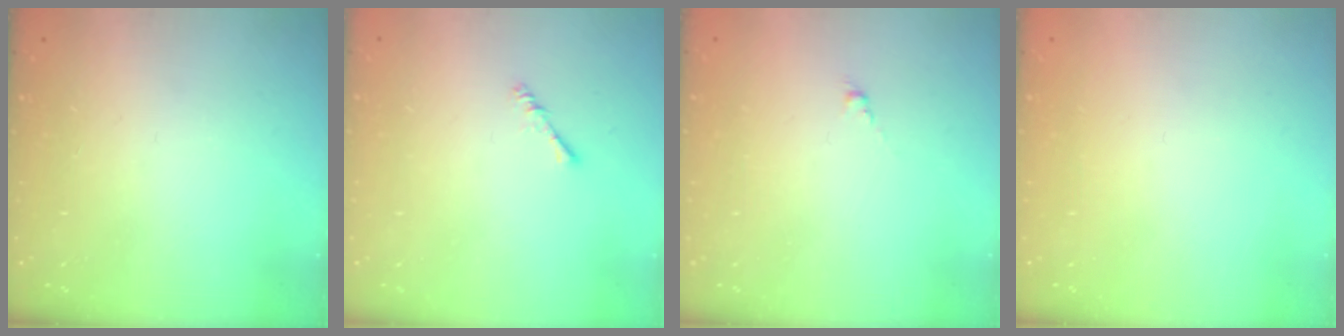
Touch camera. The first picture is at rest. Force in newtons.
{"total": 1.4, "press": 1.4, "slide": 0.4}
{"total": 0.0}
{"total": 1.3, "press": 1.3, "slide": 0.2}